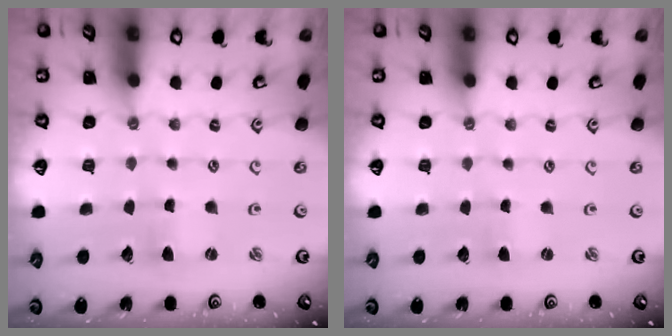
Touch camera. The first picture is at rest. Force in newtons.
{"total": 0.0}